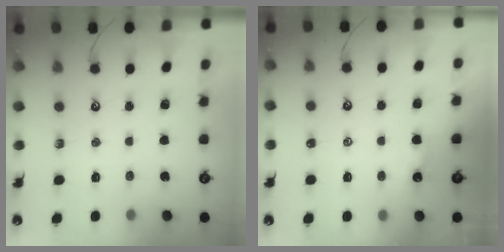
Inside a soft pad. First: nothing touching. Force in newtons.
{"total": 0.7, "press": 0.7, "slide": 0.2}